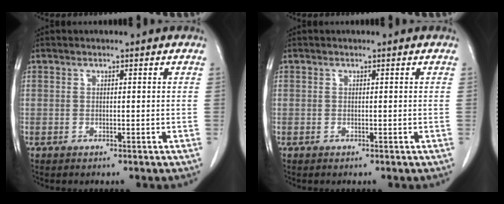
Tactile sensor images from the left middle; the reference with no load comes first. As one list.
[{"total": 0.0}]